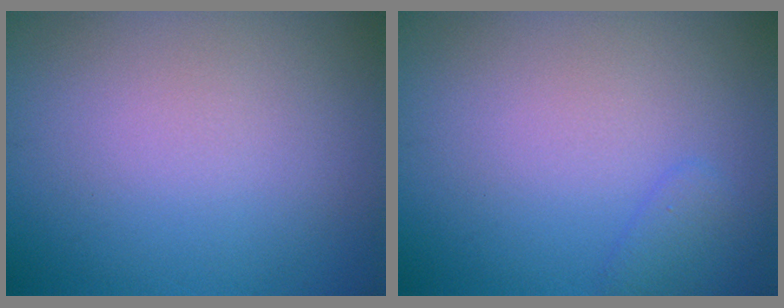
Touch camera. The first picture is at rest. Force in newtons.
{"total": 1.3, "press": 1.3, "slide": 0.1}